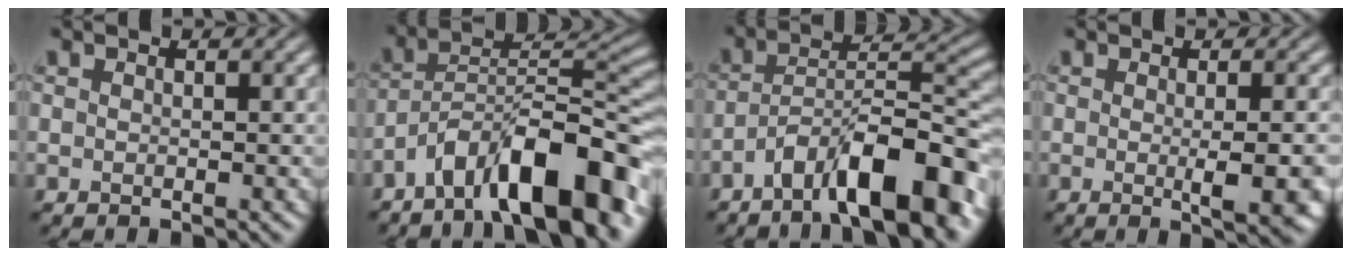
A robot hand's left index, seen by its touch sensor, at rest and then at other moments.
{"total": 11.2, "force": [-7.2, 3.4, 7.9], "torque": [-0.110, 0.019, -0.130]}
{"total": 10.2, "force": [-6.3, 2.8, 7.5], "torque": [-0.114, 0.017, -0.108]}
{"total": 4.4, "force": [-0.7, 1.0, 4.2], "torque": [-0.055, -0.005, -0.006]}